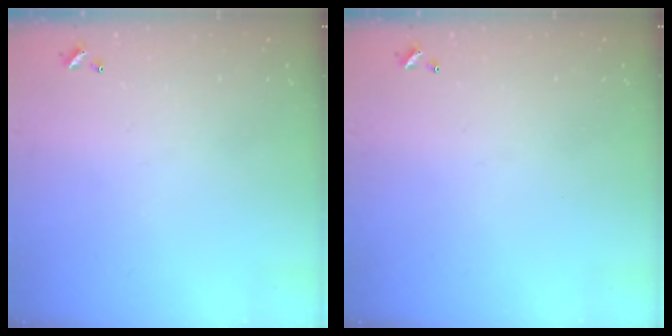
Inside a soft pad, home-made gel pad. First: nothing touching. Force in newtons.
{"total": 0.0}